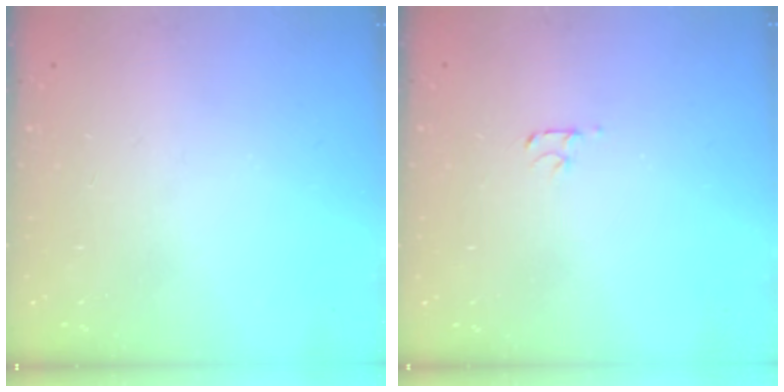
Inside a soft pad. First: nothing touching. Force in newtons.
{"total": 2.5, "press": 2.4, "slide": 0.3}